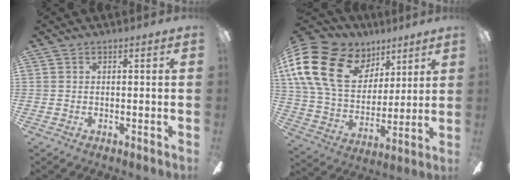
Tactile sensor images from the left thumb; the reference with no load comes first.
{"total": 23.2, "force": [10.4, 15.7, 13.5], "torque": [-0.279, -0.034, 0.190]}